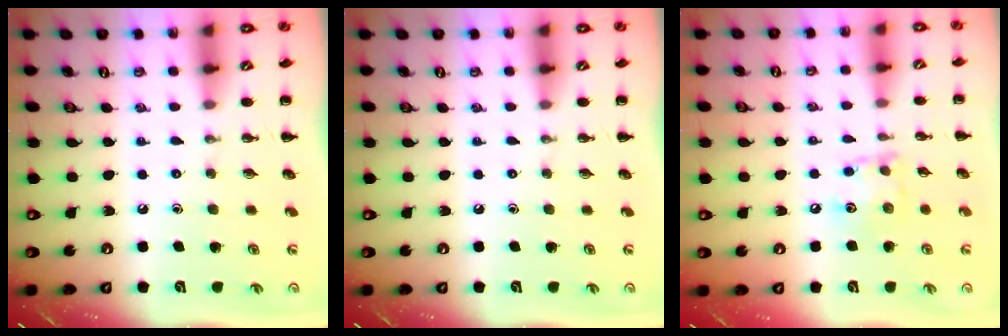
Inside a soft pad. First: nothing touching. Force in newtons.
{"total": 0.0}
{"total": 8.9, "press": 8.9, "slide": 0.4}